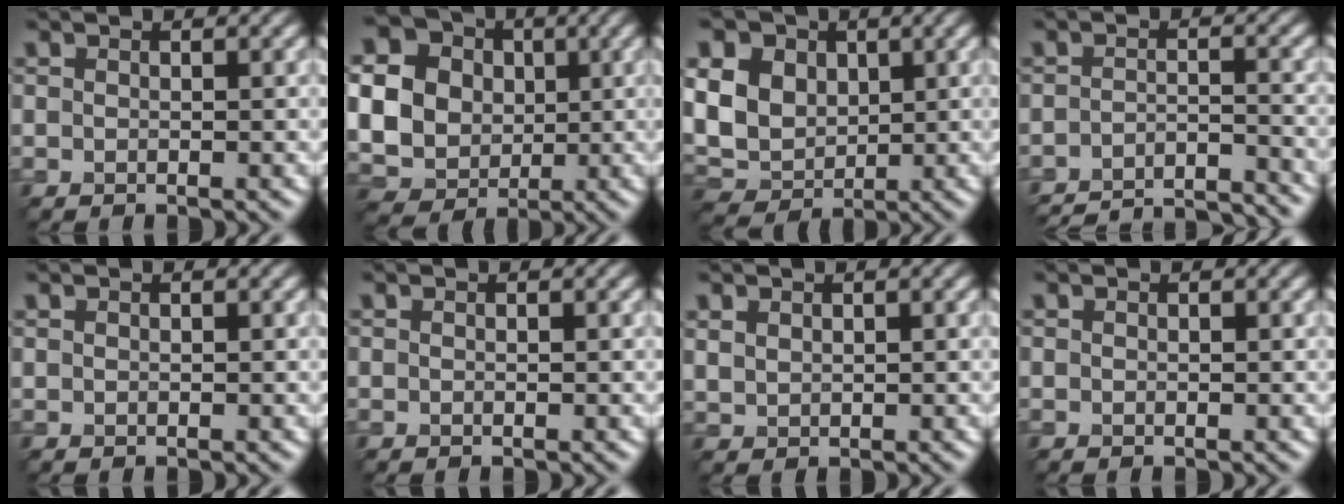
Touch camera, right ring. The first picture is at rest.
{"total": 13.4, "force": [1.4, 12.2, 5.2], "torque": [-0.170, 0.003, 0.015]}
{"total": 11.4, "force": [3.6, 8.9, 6.3], "torque": [-0.133, 0.027, 0.053]}
{"total": 12.4, "force": [-11.6, 2.8, 3.3], "torque": [-0.033, -0.010, -0.146]}
{"total": 0.0}
{"total": 0.0}
{"total": 1.3, "force": [0.8, 0.8, 0.5], "torque": [-0.013, -0.002, 0.021]}
{"total": 0.0}